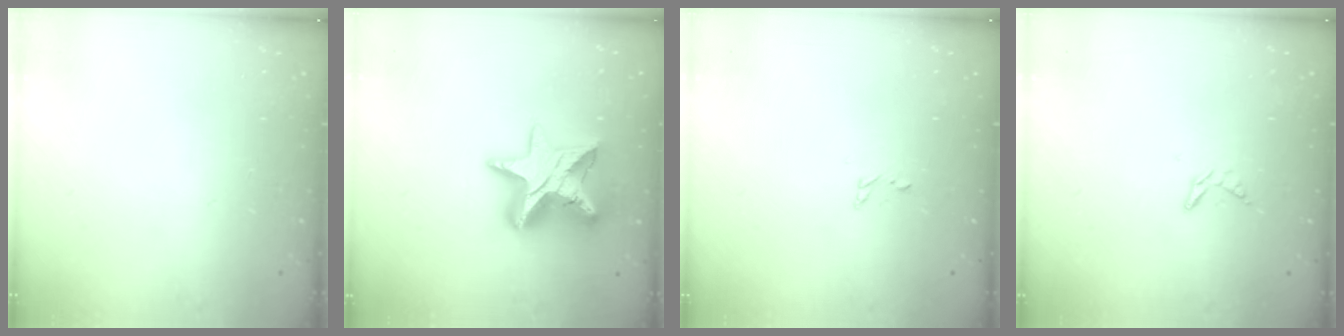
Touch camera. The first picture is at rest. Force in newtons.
{"total": 16.2, "press": 16.2, "slide": 1.2}
{"total": 2.5, "press": 2.5, "slide": 0.2}
{"total": 5.0, "press": 5.0, "slide": 0.5}